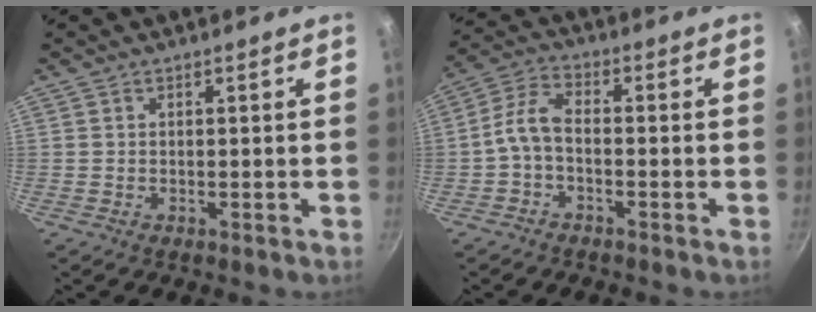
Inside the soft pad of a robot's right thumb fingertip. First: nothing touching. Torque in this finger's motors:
{"motor_torque": [-0.38, 0.26, -0.14, 0.14, 0.06]}